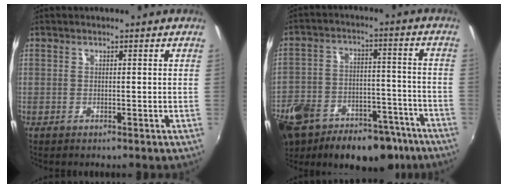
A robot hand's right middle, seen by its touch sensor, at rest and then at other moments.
{"total": 27.4, "force": [-18.1, 14.7, 14.3], "torque": [-0.306, -0.005, -0.258]}